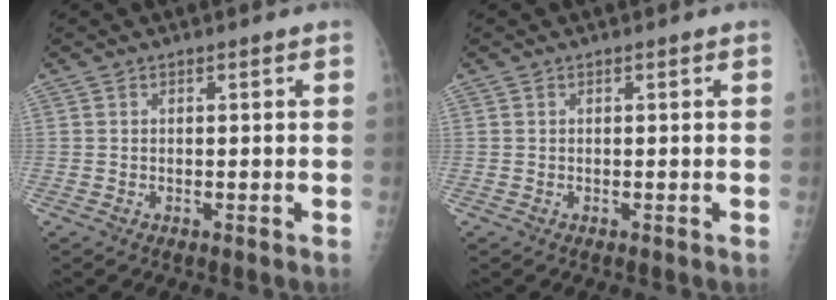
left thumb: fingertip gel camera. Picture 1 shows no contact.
{"total": 0.0}